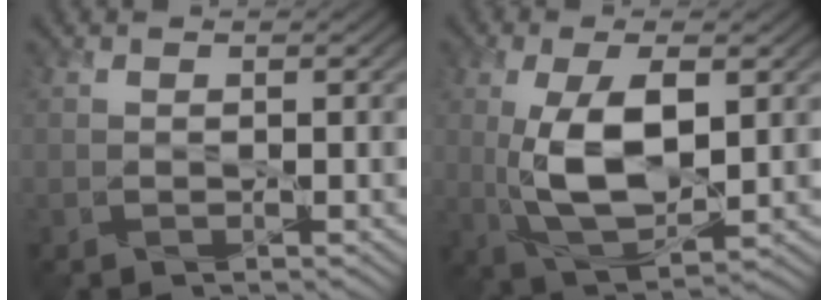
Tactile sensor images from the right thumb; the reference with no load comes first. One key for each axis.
{"total": 9.9, "fx": 0.7, "fy": 4.6, "fz": 8.8, "tx": -0.182, "ty": -0.001, "tz": 0.019}